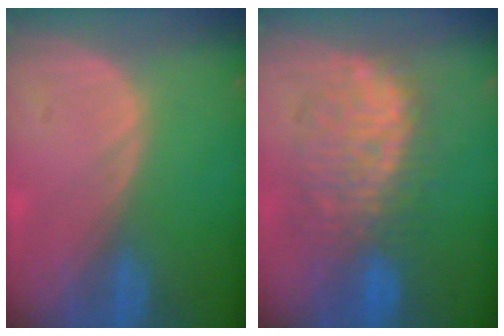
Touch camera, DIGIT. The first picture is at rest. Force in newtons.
{"total": 9.6, "press": 9.3, "slide": 2.3}